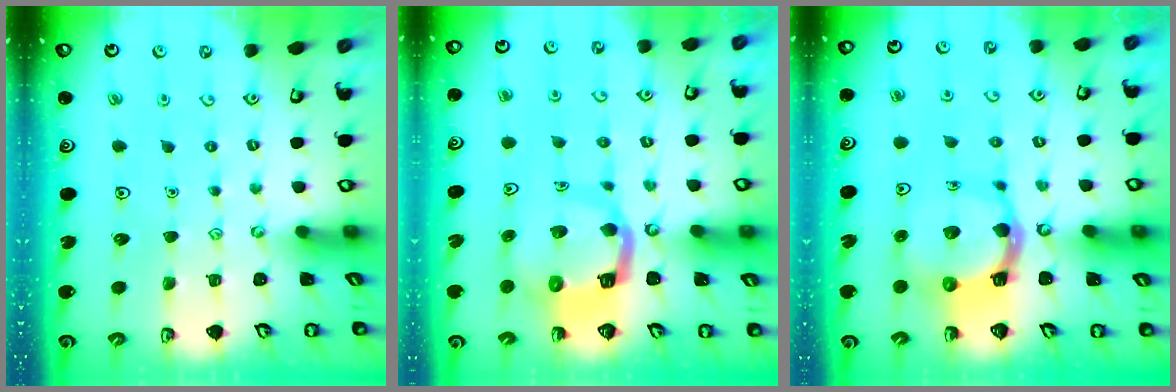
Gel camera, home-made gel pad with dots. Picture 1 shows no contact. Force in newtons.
{"total": 8.4, "press": 8.3, "slide": 1.2}
{"total": 8.7, "press": 8.7, "slide": 1.2}